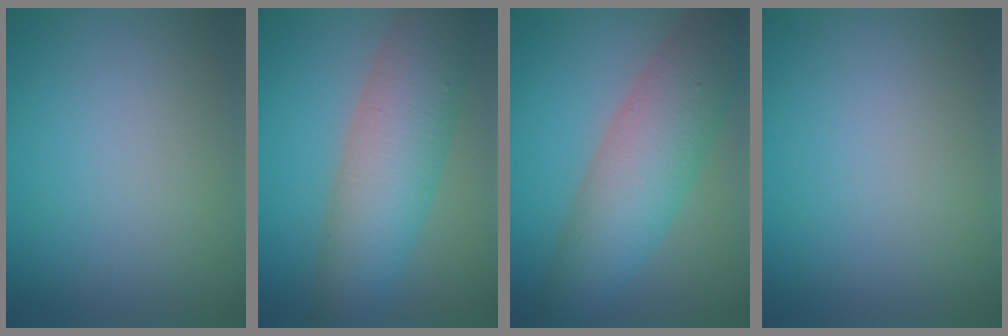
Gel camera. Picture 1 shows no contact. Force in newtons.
{"total": 8.6, "press": 8.6, "slide": 0.1}
{"total": 8.2, "press": 8.2, "slide": 0.1}
{"total": 0.0}